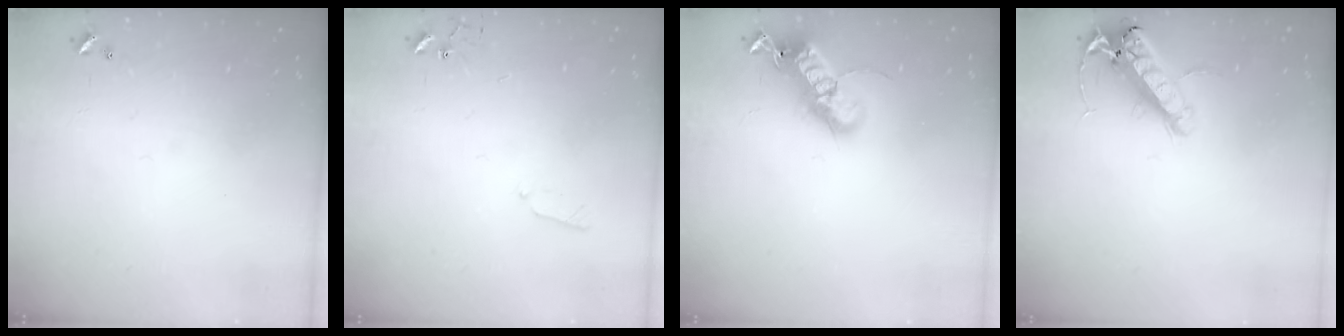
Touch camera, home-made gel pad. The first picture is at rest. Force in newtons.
{"total": 4.4, "press": 4.4, "slide": 0.5}
{"total": 21.0, "press": 21.0, "slide": 0.4}
{"total": 14.7, "press": 14.5, "slide": 2.6}